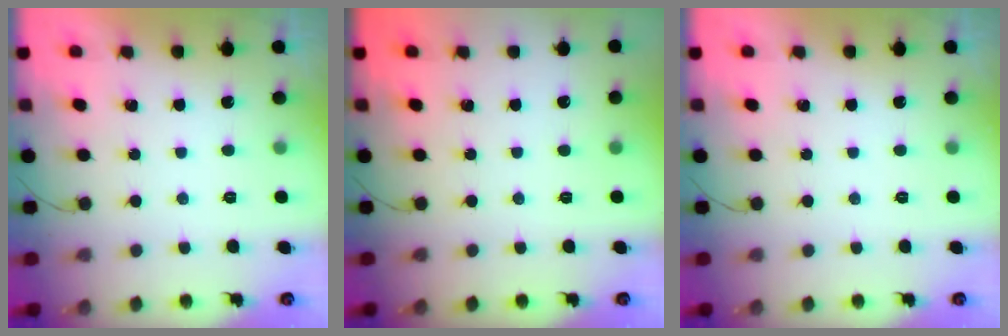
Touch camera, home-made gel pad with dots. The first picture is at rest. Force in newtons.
{"total": 0.0}
{"total": 0.0}